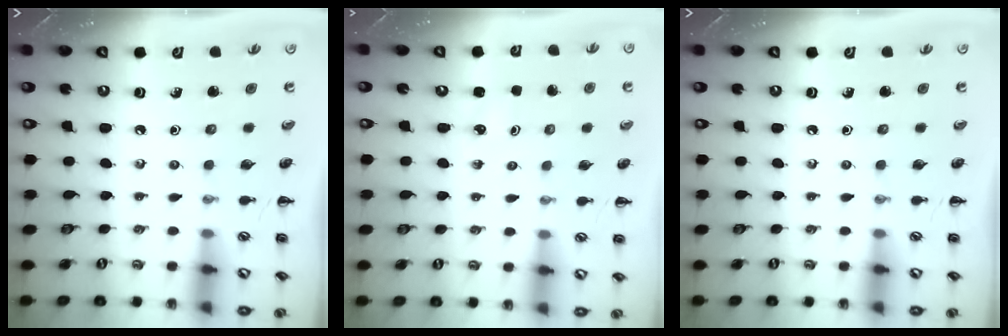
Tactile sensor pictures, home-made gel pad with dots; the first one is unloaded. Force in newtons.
{"total": 1.8, "press": 1.7, "slide": 0.5}
{"total": 0.0}